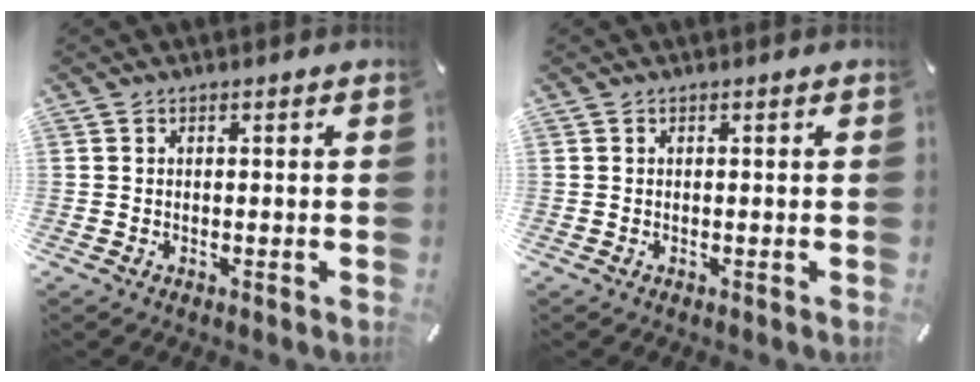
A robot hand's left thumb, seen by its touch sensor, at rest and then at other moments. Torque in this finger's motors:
{"motor_torque": [-0.03, 0.04, 0.00, -0.01, 0.00]}